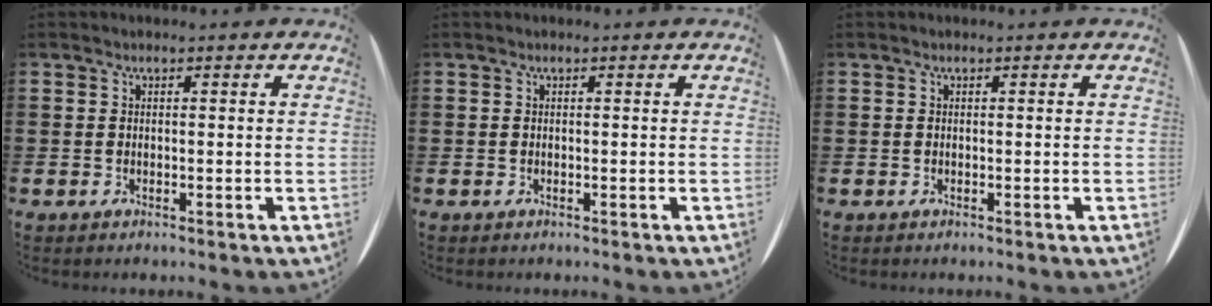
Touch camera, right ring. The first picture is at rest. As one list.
[{"total": 0.0}, {"total": 0.0}]